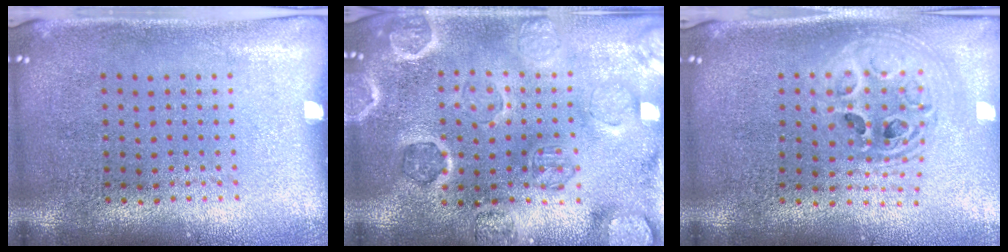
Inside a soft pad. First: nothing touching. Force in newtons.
{"total": 2.6, "press": 2.6, "slide": 0.2}
{"total": 2.4, "press": 1.8, "slide": 1.5}